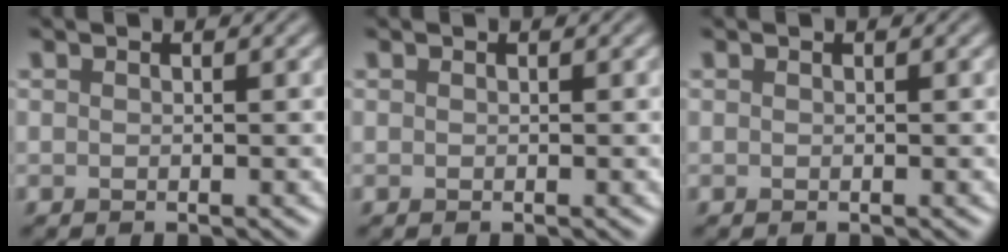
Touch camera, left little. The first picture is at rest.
{"total": 0.0}
{"total": 0.0}